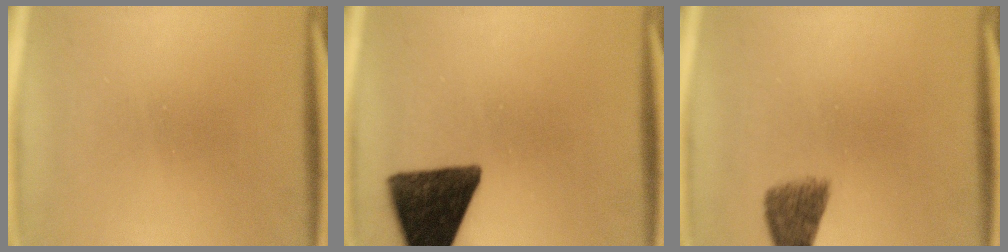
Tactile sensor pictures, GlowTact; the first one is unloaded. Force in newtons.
{"total": 14.4}
{"total": 4.2}